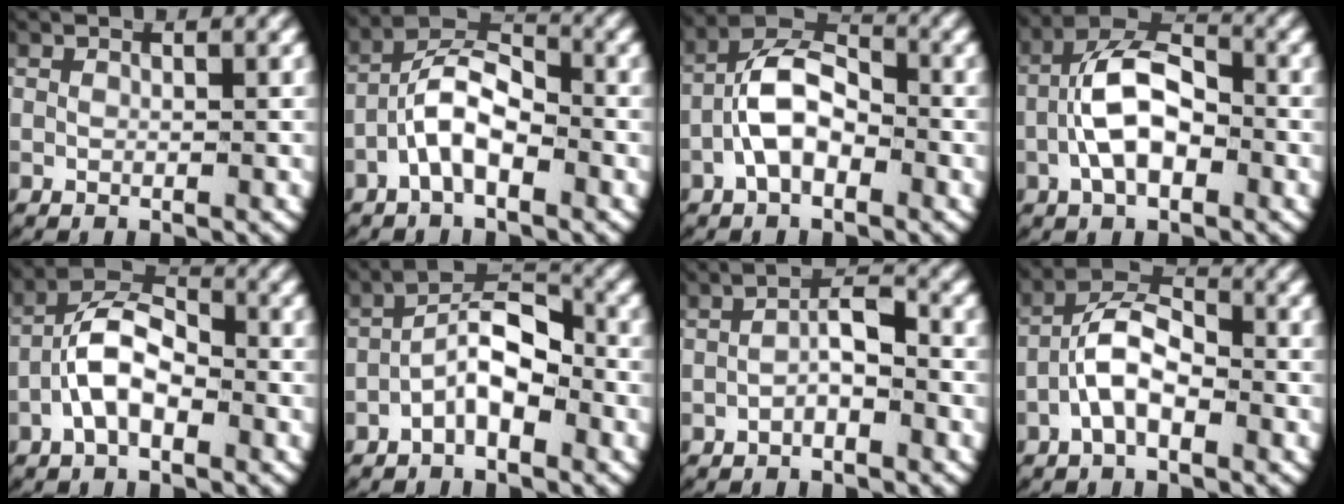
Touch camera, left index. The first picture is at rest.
{"total": 6.0, "force": [-1.2, 4.1, 4.2], "torque": [-0.062, -0.003, -0.035]}
{"total": 6.0, "force": [-1.1, 4.1, 4.3], "torque": [-0.069, -0.005, -0.027]}
{"total": 7.0, "force": [-1.0, 4.4, 5.4], "torque": [-0.097, -0.008, -0.019]}
{"total": 6.1, "force": [-0.9, 4.1, 4.4], "torque": [-0.066, -0.001, -0.026]}
{"total": 5.4, "force": [-1.6, 3.3, 3.9], "torque": [-0.060, -0.004, -0.031]}
{"total": 2.5, "force": [-1.0, 0.8, 2.1], "torque": [-0.039, 0.001, -0.018]}
{"total": 5.3, "force": [-0.9, 3.5, 4.0], "torque": [-0.061, -0.001, -0.026]}